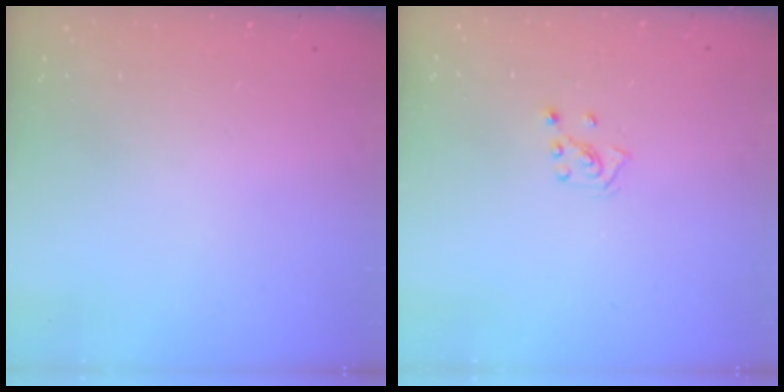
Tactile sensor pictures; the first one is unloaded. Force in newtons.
{"total": 2.8, "press": 2.8, "slide": 0.2}